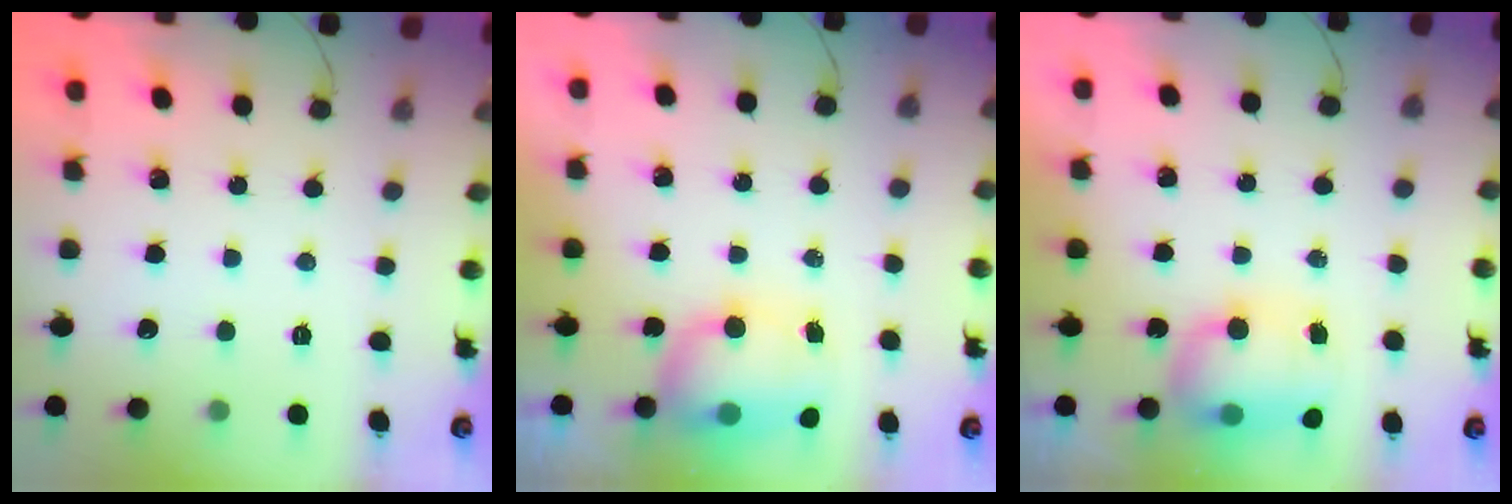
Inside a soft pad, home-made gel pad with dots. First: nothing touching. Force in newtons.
{"total": 7.8, "press": 7.4, "slide": 2.6}
{"total": 8.7, "press": 8.3, "slide": 2.5}